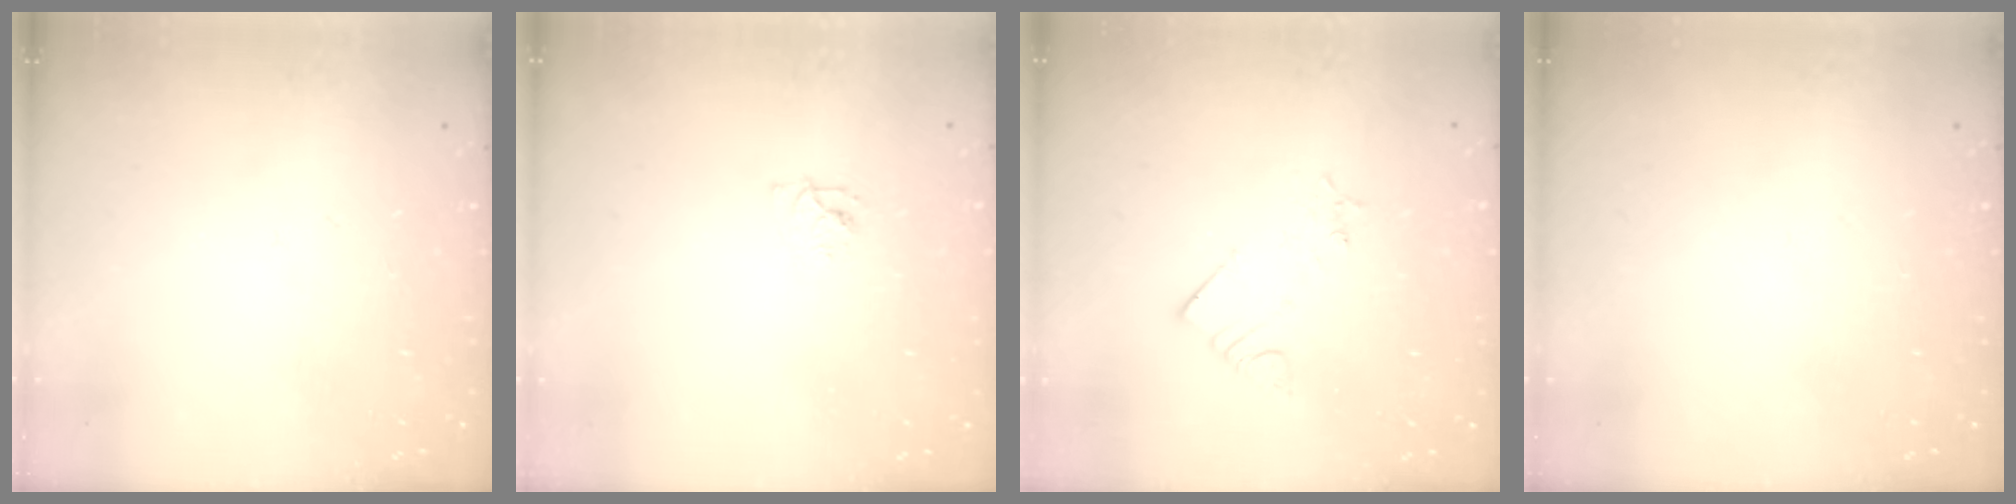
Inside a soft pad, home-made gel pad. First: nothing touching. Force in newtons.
{"total": 4.4, "press": 4.3, "slide": 0.5}
{"total": 2.8, "press": 2.7, "slide": 0.5}
{"total": 0.0}